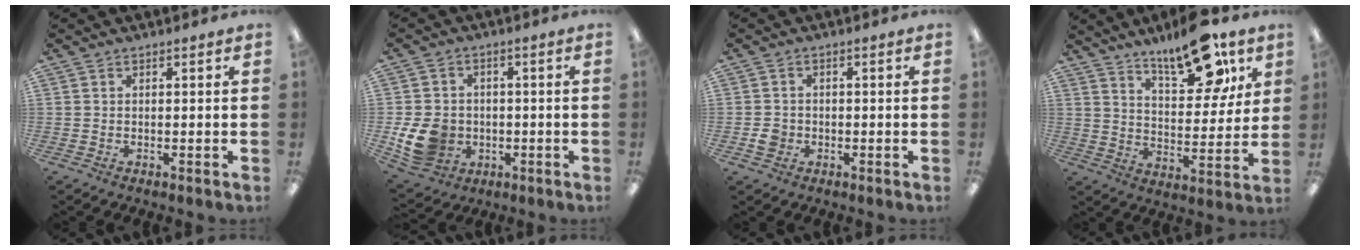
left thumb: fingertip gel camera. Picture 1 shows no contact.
{"total": 10.4, "force": [-2.3, 8.7, 5.1], "torque": [-0.121, 0.007, -0.036]}
{"total": 2.9, "force": [-0.9, 2.5, 1.2], "torque": [-0.018, 0.004, -0.017]}
{"total": 16.8, "force": [12.1, 6.5, 9.7], "torque": [-0.142, -0.068, 0.203]}